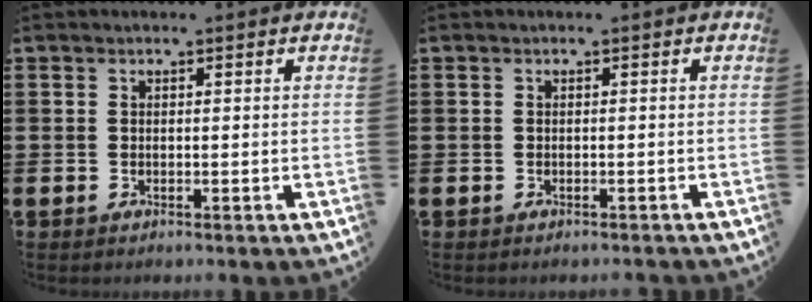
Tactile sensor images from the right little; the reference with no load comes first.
{"total": 0.0}